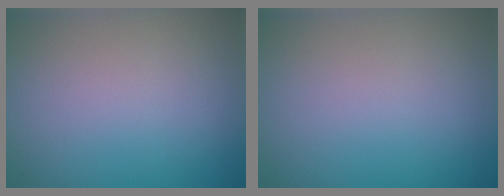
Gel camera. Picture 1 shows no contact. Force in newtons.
{"total": 0.0}